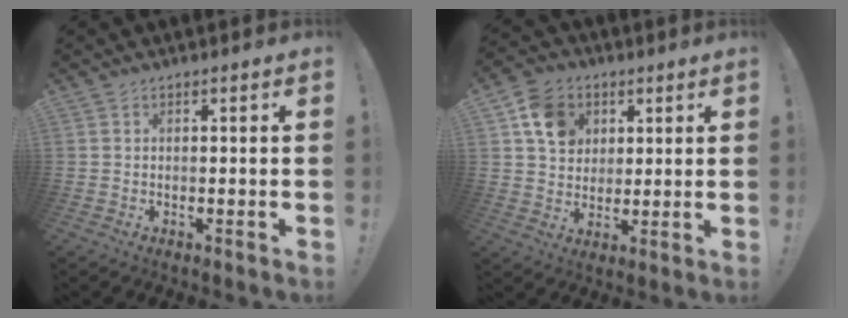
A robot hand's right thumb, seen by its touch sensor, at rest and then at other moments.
{"total": 11.4, "force": [4.6, 9.4, 4.4], "torque": [-0.068, -0.010, 0.094]}